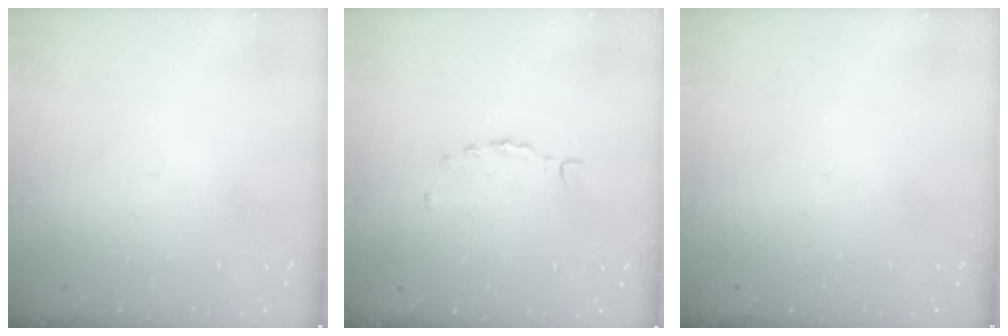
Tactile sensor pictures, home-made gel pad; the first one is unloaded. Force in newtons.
{"total": 0.6, "press": 0.5, "slide": 0.3}
{"total": 0.0}